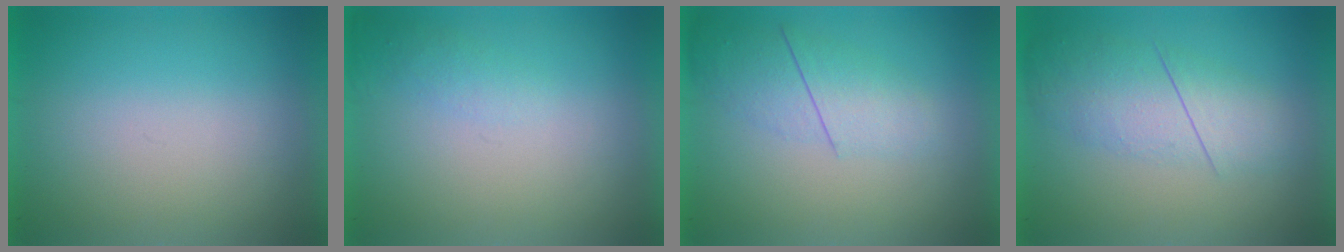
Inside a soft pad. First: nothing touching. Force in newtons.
{"total": 1.1}
{"total": 2.2}
{"total": 3.0}